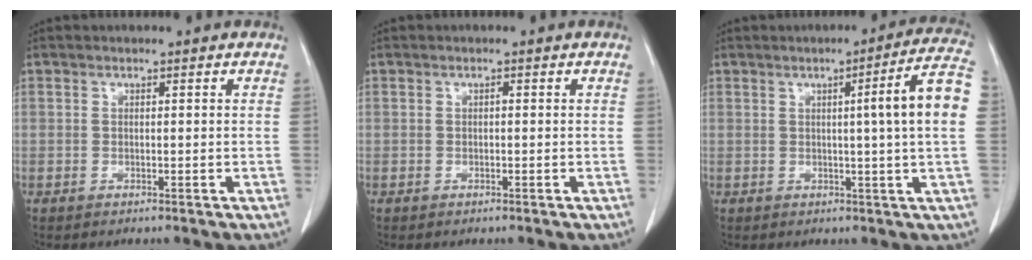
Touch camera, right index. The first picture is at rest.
{"total": 0.0}
{"total": 9.5, "force": [1.5, -1.4, 9.2], "torque": [-0.125, 0.002, 0.018]}